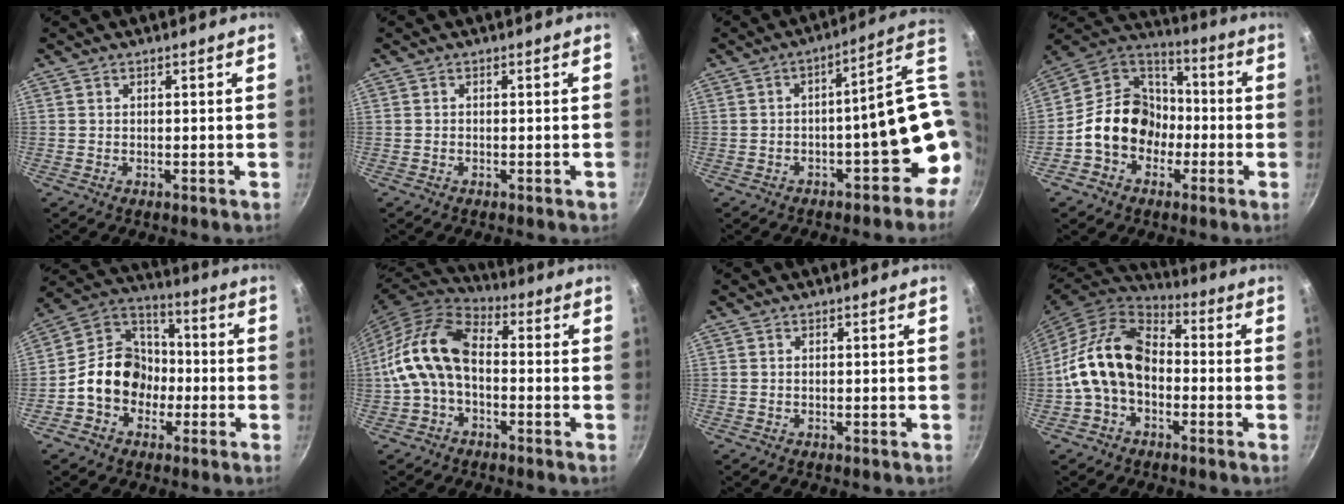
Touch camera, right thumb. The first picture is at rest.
{"total": 0.6, "force": [-0.4, 0.2, 0.4], "torque": [-0.009, 0.006, -0.008]}
{"total": 14.2, "force": [-1.8, 5.7, 12.8], "torque": [-0.097, 0.046, -0.015]}
{"total": 16.0, "force": [-3.7, 13.0, 8.5], "torque": [-0.095, 0.057, -0.080]}
{"total": 13.7, "force": [-3.2, 11.3, 7.1], "torque": [-0.074, 0.052, -0.077]}
{"total": 13.0, "force": [-1.5, 8.2, 10.0], "torque": [-0.179, 0.041, -0.044]}
{"total": 0.0}
{"total": 15.2, "force": [-1.6, 10.7, 10.7], "torque": [-0.170, 0.037, -0.047]}